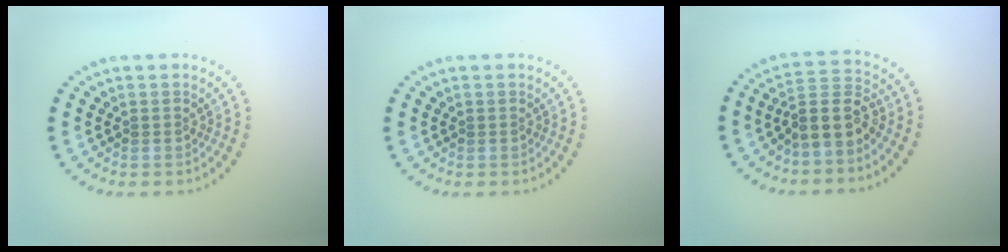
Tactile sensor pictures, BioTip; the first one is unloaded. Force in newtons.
{"total": 0.0}
{"total": 3.7, "press": 3.0, "slide": 2.1}